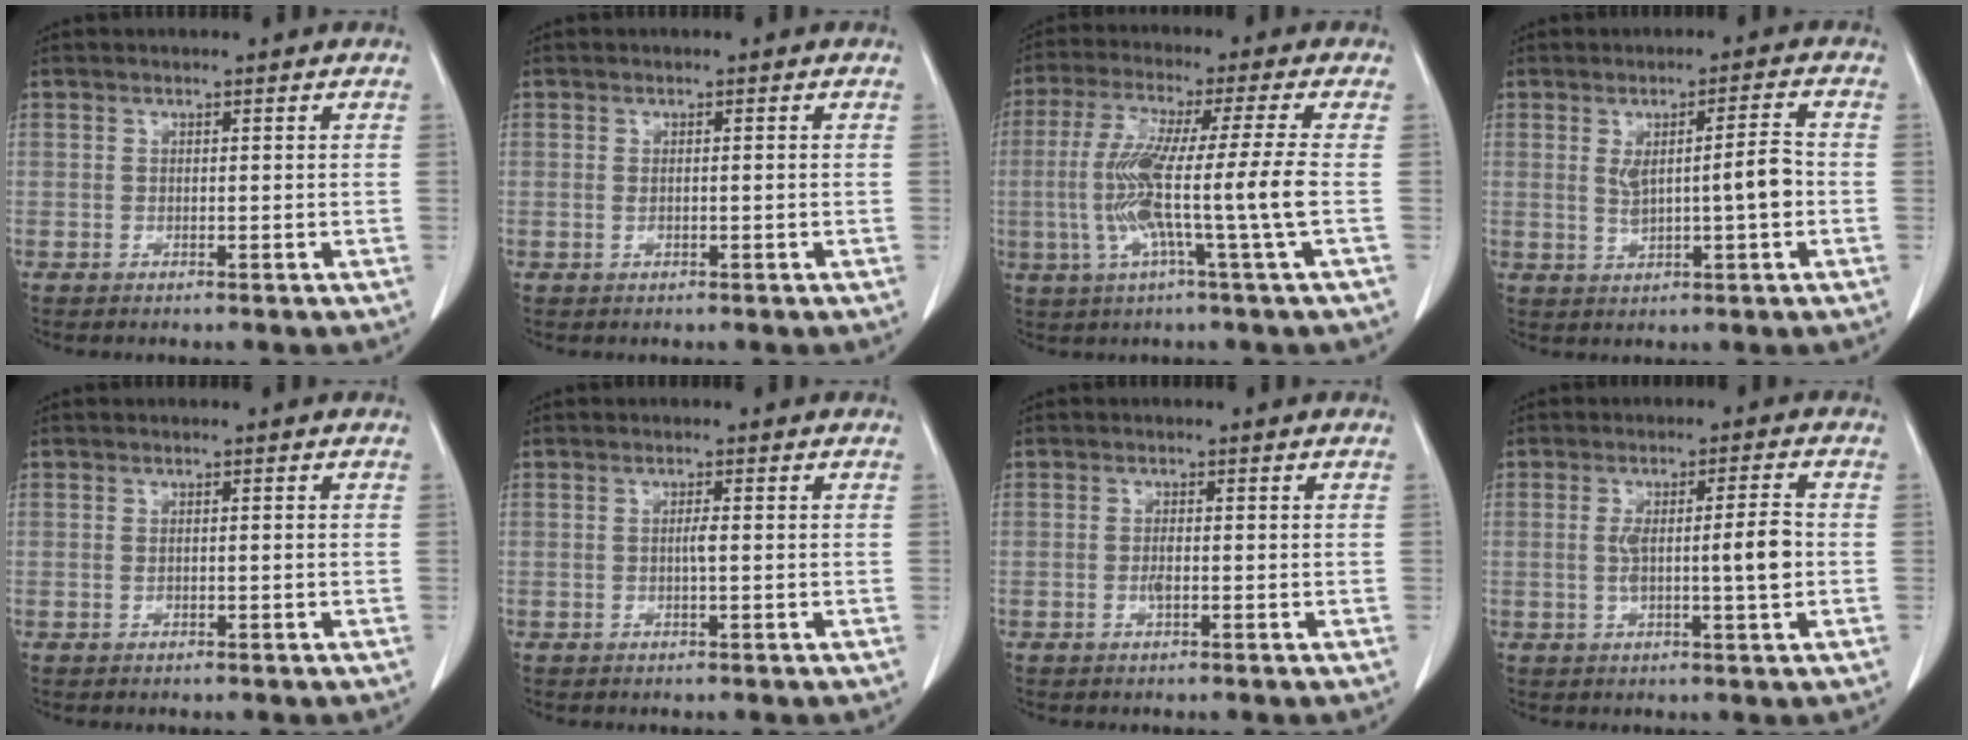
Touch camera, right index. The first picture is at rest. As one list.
[{"total": 1.0, "force": [-0.1, 0.3, 1.0], "torque": [-0.022, 0.001, 0.002]}, {"total": 11.7, "force": [-1.9, -1.6, 11.5], "torque": [-0.223, -0.006, -0.039]}, {"total": 6.0, "force": [-0.1, 0.9, 5.9], "torque": [-0.096, 0.010, 0.004]}, {"total": 0.7, "force": [-0.1, 0.2, 0.7], "torque": [-0.017, 0.000, 0.002]}, {"total": 1.1, "force": [-0.1, 0.0, 1.1], "torque": [-0.022, -0.001, -0.001]}, {"total": 1.3, "force": [-0.4, 0.3, 1.2], "torque": [-0.027, 0.000, -0.007]}, {"total": 6.5, "force": [-0.4, 0.4, 6.4], "torque": [-0.112, 0.006, -0.004]}]